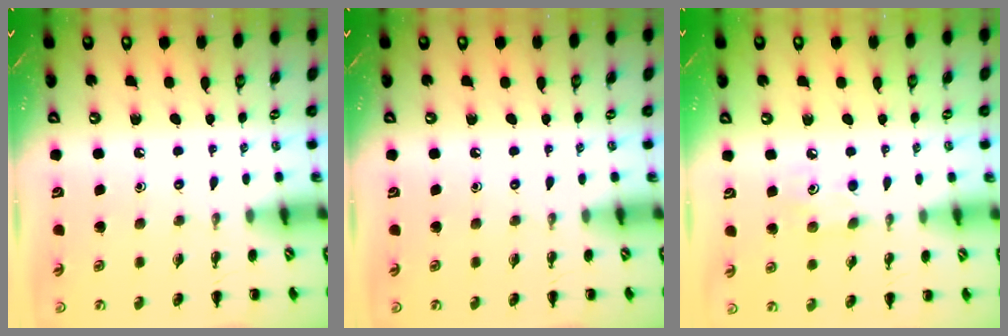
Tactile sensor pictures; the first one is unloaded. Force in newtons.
{"total": 0.0}
{"total": 4.7, "press": 4.5, "slide": 1.3}